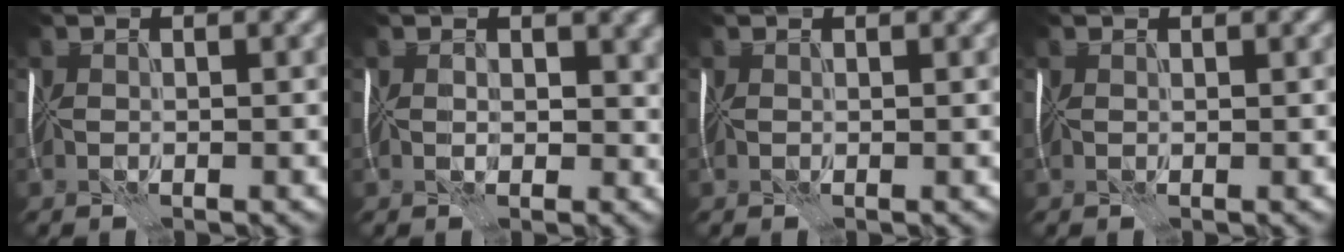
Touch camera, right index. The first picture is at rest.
{"total": 5.5, "force": [1.3, 4.1, 3.3], "torque": [-0.038, 0.009, 0.010]}
{"total": 0.7, "force": [0.6, 0.3, 0.3], "torque": [-0.008, -0.001, 0.007]}
{"total": 1.0, "force": [0.8, 0.4, 0.4], "torque": [-0.010, 0.000, 0.010]}